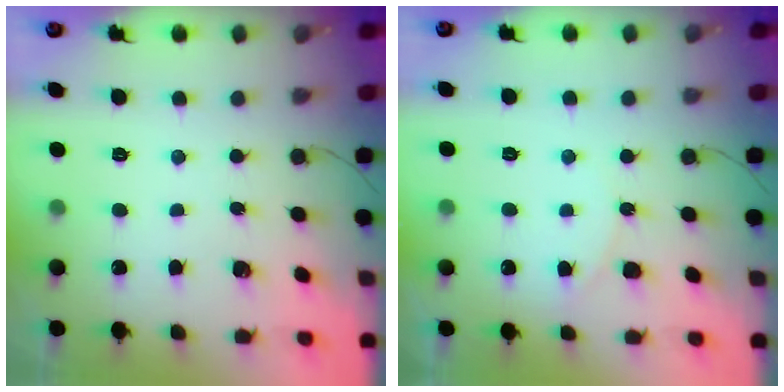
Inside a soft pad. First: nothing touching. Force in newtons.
{"total": 3.9, "press": 3.9, "slide": 0.5}